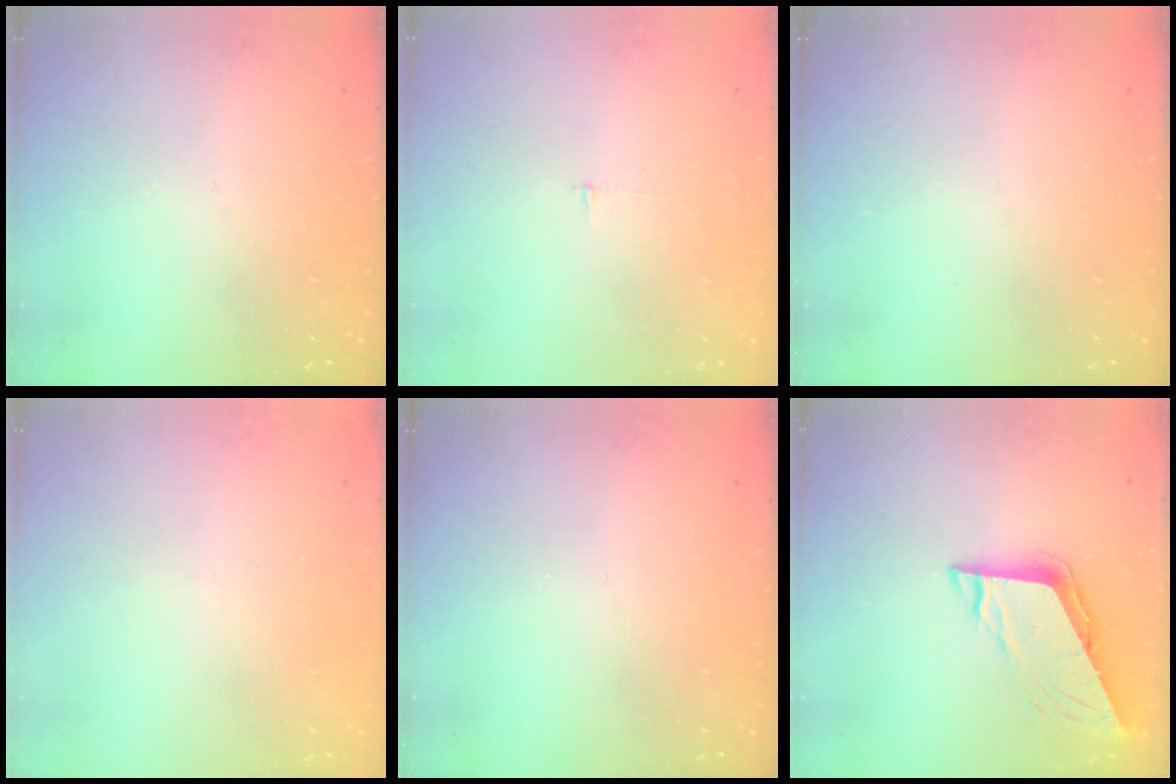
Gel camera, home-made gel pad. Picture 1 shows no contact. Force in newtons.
{"total": 2.5, "press": 2.5, "slide": 0.2}
{"total": 0.0}
{"total": 0.9, "press": 0.9, "slide": 0.0}
{"total": 0.0}
{"total": 8.4, "press": 8.4, "slide": 0.8}